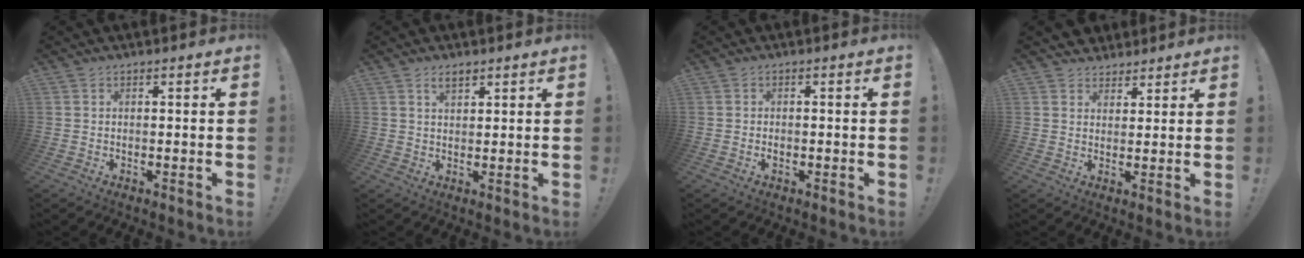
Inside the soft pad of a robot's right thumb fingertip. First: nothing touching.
{"total": 2.7, "force": [1.9, 1.1, 1.5], "torque": [-0.020, -0.009, 0.033]}
{"total": 1.1, "force": [-0.8, 0.3, 0.7], "torque": [-0.008, -0.001, -0.015]}
{"total": 4.2, "force": [3.3, 2.5, -0.3], "torque": [0.006, -0.019, 0.064]}